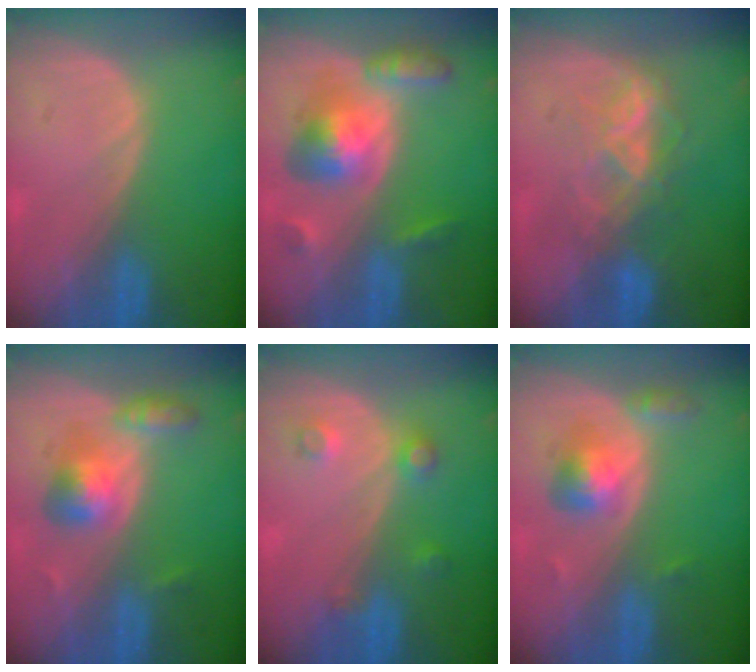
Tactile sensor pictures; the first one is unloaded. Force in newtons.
{"total": 7.9, "press": 7.9, "slide": 0.5}
{"total": 5.9, "press": 5.9, "slide": 0.8}
{"total": 5.6, "press": 5.4, "slide": 1.5}
{"total": 3.5, "press": 3.1, "slide": 1.5}
{"total": 4.4, "press": 4.4, "slide": 0.2}